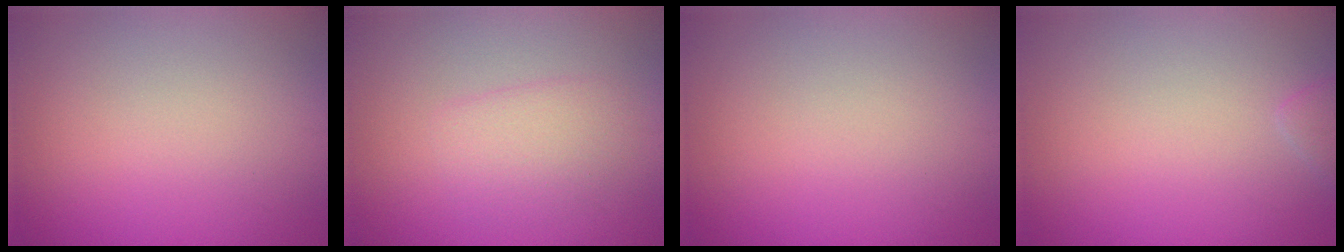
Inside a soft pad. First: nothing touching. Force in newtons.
{"total": 2.4, "press": 2.4, "slide": 0.1}
{"total": 0.0}
{"total": 0.8, "press": 0.8, "slide": 0.1}